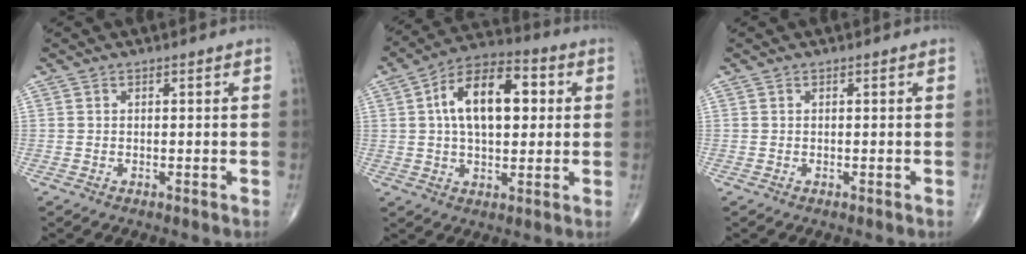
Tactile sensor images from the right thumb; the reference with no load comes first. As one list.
[{"total": 15.5, "force": [2.7, 8.4, 12.7], "torque": [-0.194, 0.021, 0.039]}, {"total": 0.0}]